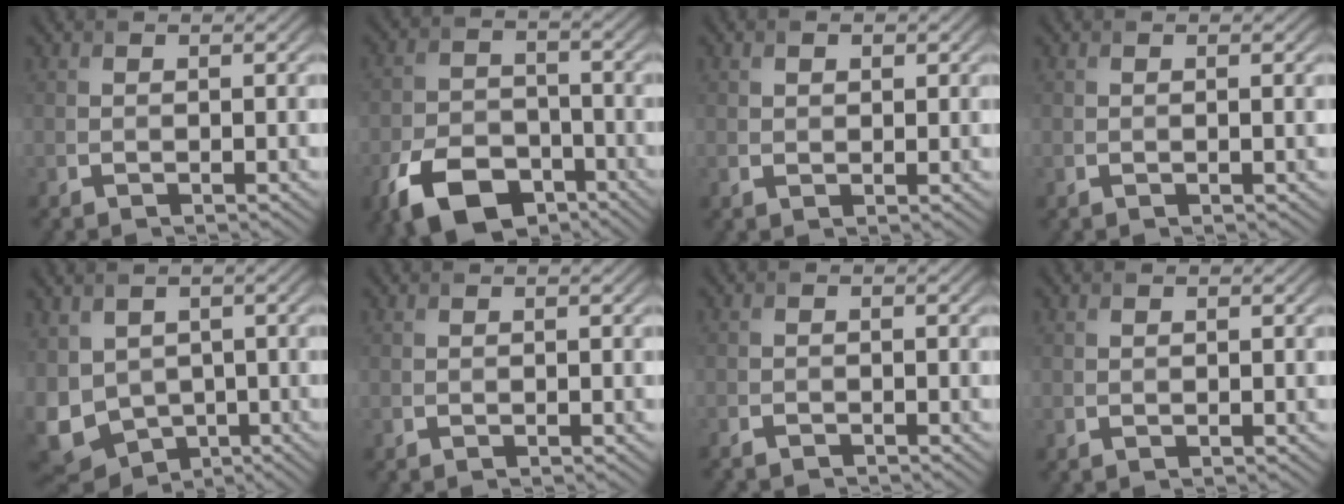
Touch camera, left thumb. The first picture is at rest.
{"total": 10.0, "force": [-6.0, 5.9, 5.4], "torque": [-0.118, -0.017, -0.115]}
{"total": 1.5, "force": [0.8, 1.0, 0.9], "torque": [-0.018, 0.000, 0.016]}
{"total": 0.0}
{"total": 10.0, "force": [-1.7, 7.3, 6.6], "torque": [-0.186, -0.028, -0.033]}
{"total": 0.0}
{"total": 1.9, "force": [-1.8, 0.4, 0.5], "torque": [-0.013, -0.008, -0.037]}
{"total": 0.0}